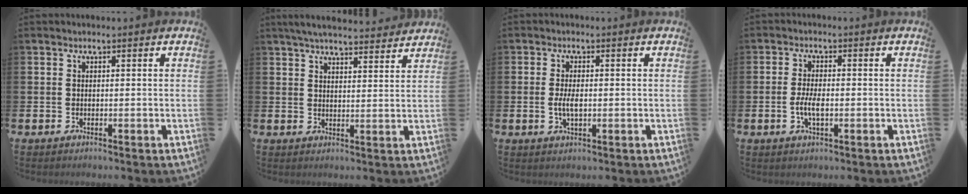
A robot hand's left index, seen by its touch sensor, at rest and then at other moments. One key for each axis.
{"total": 4.7, "fx": 4.5, "fy": 0.4, "fz": 1.3, "tx": -0.035, "ty": -0.021, "tz": 0.080}
{"total": 3.0, "fx": -0.3, "fy": 1.3, "fz": 2.6, "tx": -0.057, "ty": -0.001, "tz": -0.007}
{"total": 3.2, "fx": -0.7, "fy": 1.3, "fz": 2.9, "tx": -0.052, "ty": 0.003, "tz": -0.013}